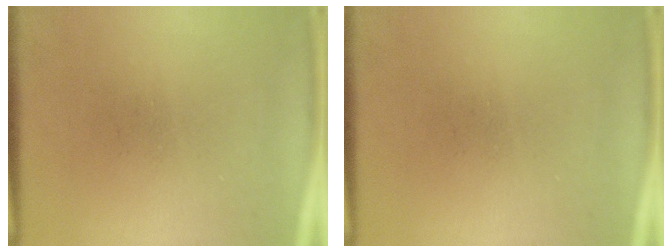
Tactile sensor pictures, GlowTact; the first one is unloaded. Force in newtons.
{"total": 0.0}